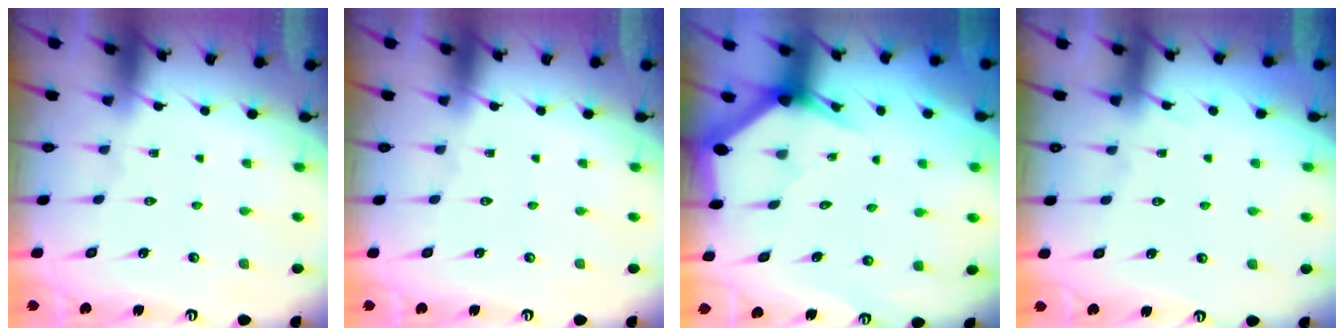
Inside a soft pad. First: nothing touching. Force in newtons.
{"total": 0.0}
{"total": 3.0, "press": 3.0, "slide": 0.1}
{"total": 5.0, "press": 4.9, "slide": 0.7}